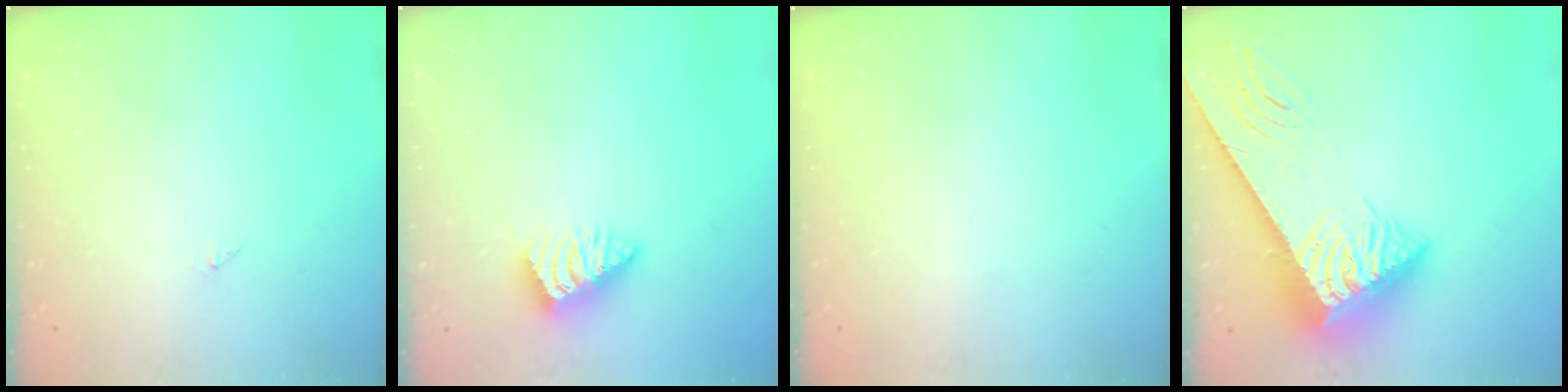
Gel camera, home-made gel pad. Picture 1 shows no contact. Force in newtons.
{"total": 3.0, "press": 3.0, "slide": 0.6}
{"total": 0.0}
{"total": 13.5, "press": 13.5, "slide": 1.6}